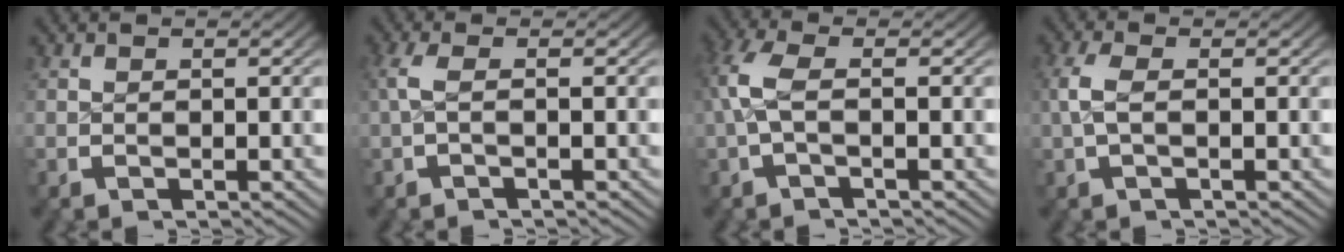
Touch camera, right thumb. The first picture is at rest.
{"total": 1.9, "force": [-0.1, 0.5, 1.9], "torque": [-0.049, 0.004, 0.000]}
{"total": 3.6, "force": [0.0, 1.7, 3.2], "torque": [-0.092, -0.004, 0.005]}
{"total": 2.6, "force": [0.2, 1.2, 2.3], "torque": [-0.065, -0.001, 0.006]}